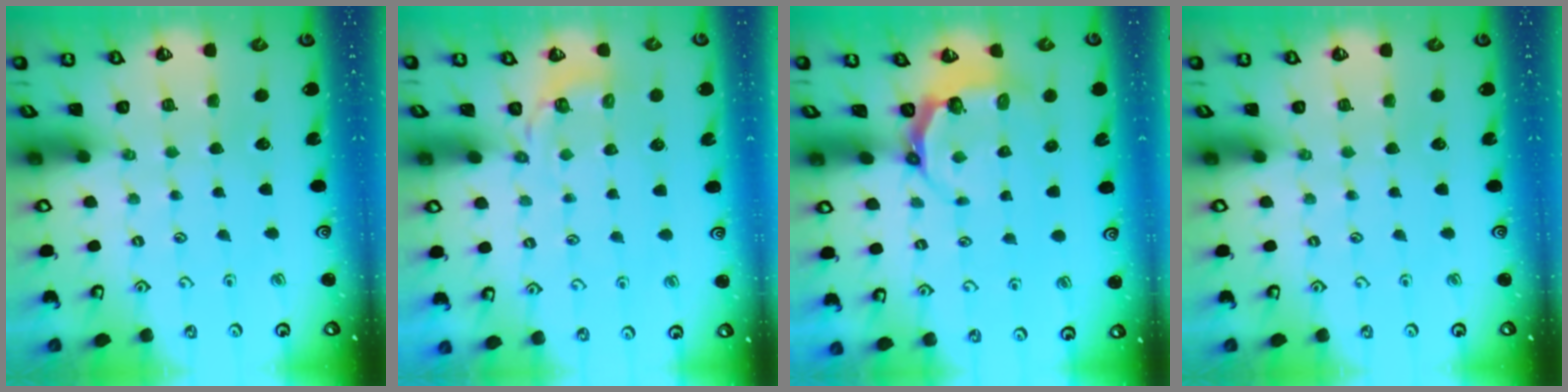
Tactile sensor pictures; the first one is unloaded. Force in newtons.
{"total": 3.5, "press": 2.6, "slide": 2.4}
{"total": 5.0, "press": 4.1, "slide": 2.9}
{"total": 0.0}